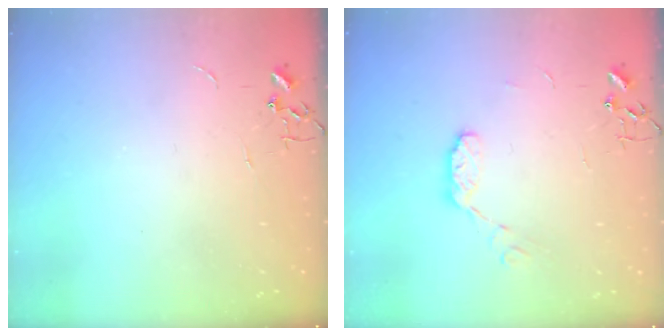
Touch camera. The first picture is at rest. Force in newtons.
{"total": 6.8, "press": 6.8, "slide": 0.5}